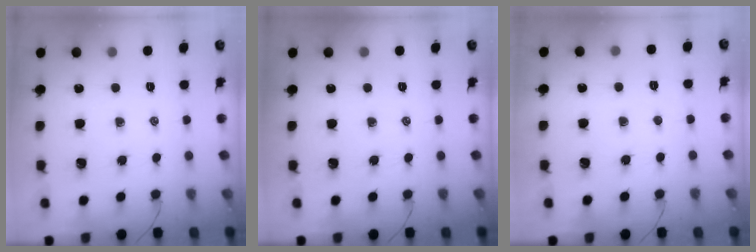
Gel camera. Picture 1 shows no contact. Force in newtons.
{"total": 0.0}
{"total": 2.8, "press": 2.7, "slide": 0.8}